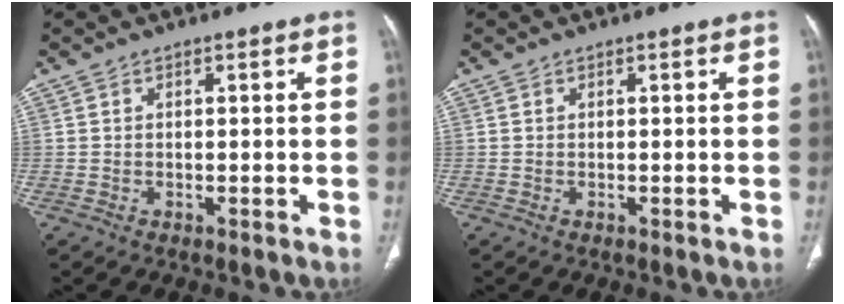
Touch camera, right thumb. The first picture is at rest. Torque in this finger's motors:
{"motor_torque": [0.35, 0.10, -0.31, 0.19, 0.04]}